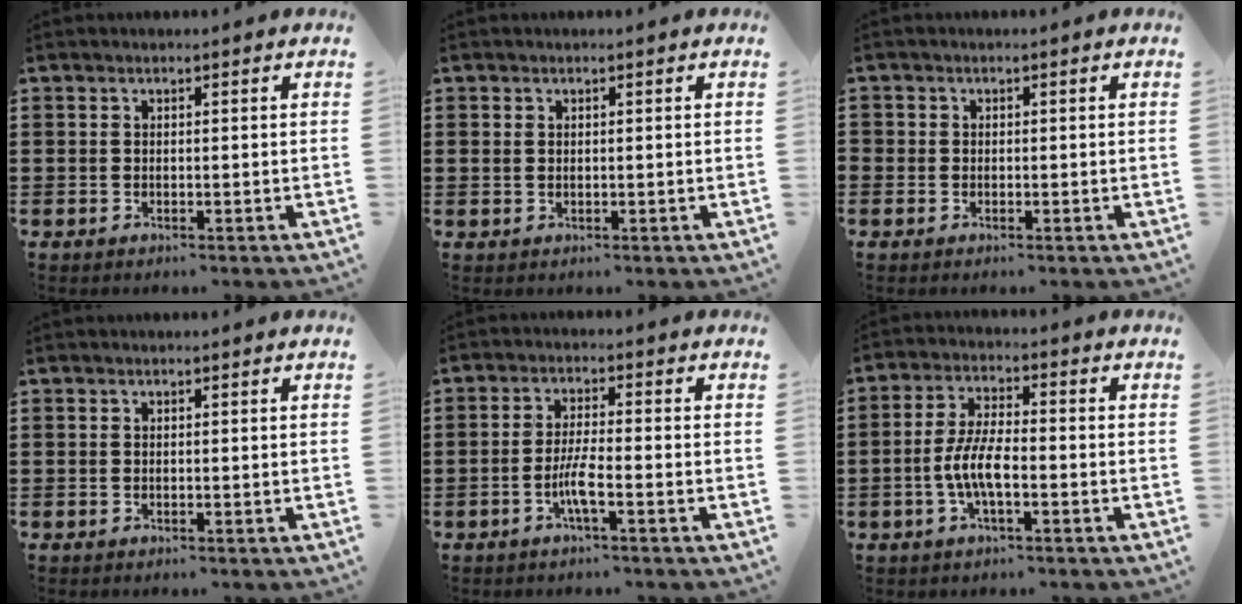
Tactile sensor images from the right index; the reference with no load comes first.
{"total": 0.8, "force": [0.4, 0.6, 0.3], "torque": [-0.008, 0.003, 0.008]}
{"total": 0.7, "force": [-0.1, 0.7, 0.1], "torque": [-0.002, 0.005, -0.004]}
{"total": 0.0}
{"total": 4.5, "force": [-1.9, 0.4, 4.0], "torque": [-0.089, -0.010, -0.041]}
{"total": 6.4, "force": [-1.6, 2.2, 5.8], "torque": [-0.140, -0.008, -0.040]}